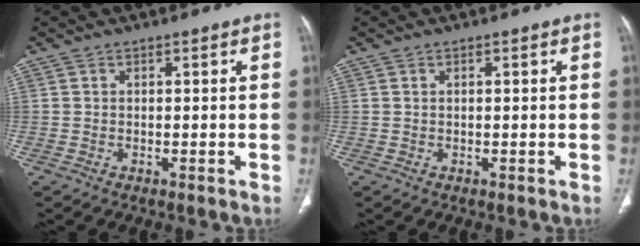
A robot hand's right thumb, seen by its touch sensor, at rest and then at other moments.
{"total": 0.0}